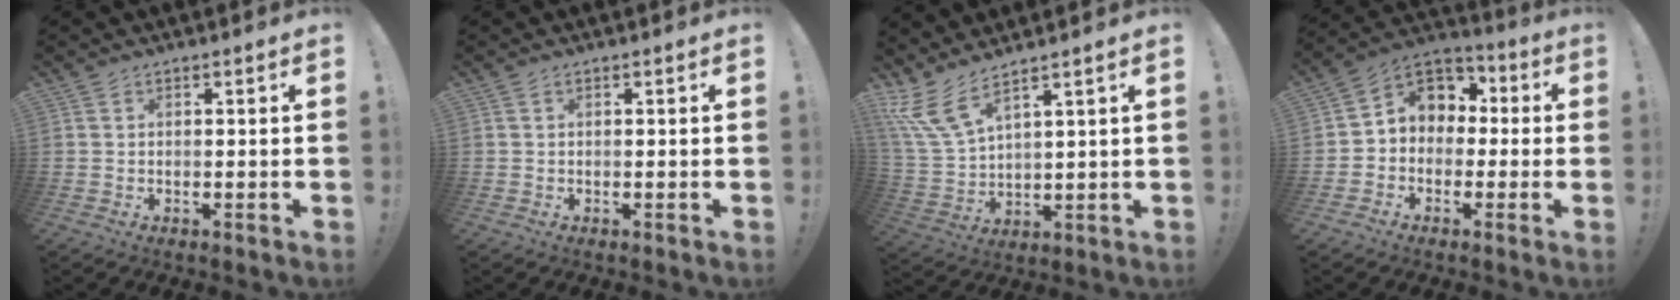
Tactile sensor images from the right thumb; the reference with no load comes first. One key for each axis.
{"total": 0.0}
{"total": 10.4, "fx": 7.3, "fy": 3.3, "fz": 6.7, "tx": -0.149, "ty": -0.034, "tz": 0.141}
{"total": 8.2, "fx": 0.7, "fy": 7.5, "fz": 3.3, "tx": -0.049, "ty": 0.005, "tz": 0.021}